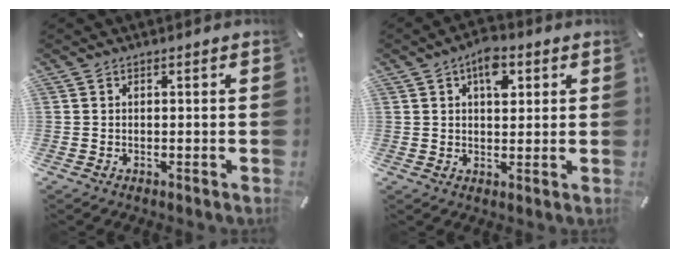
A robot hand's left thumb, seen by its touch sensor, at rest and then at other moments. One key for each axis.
{"total": 7.4, "fx": 3.0, "fy": 4.3, "fz": 5.2, "tx": -0.068, "ty": -0.003, "tz": 0.048}